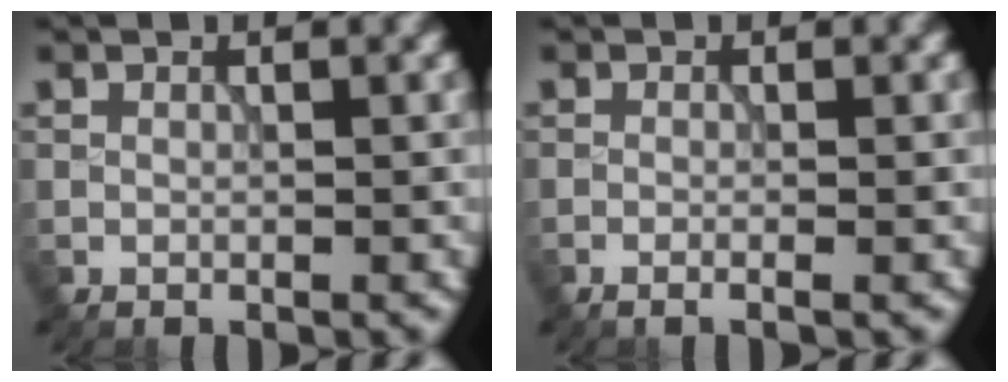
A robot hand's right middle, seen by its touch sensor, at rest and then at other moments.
{"total": 1.1, "force": [-0.5, 0.2, 1.0], "torque": [-0.015, -0.003, -0.013]}